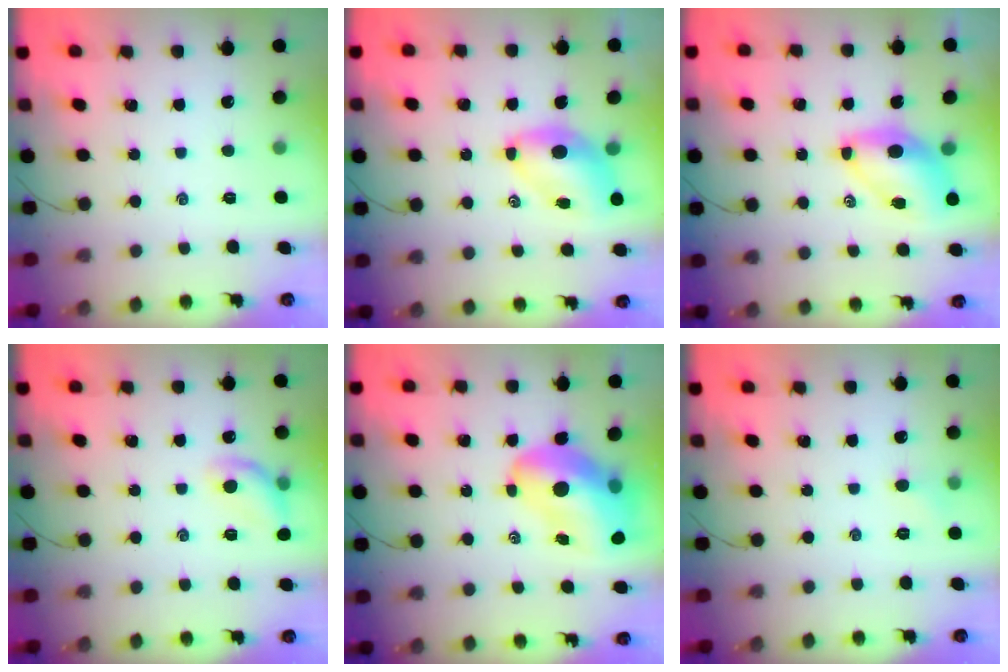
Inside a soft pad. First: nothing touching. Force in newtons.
{"total": 6.8, "press": 6.6, "slide": 1.8}
{"total": 8.9, "press": 8.6, "slide": 2.2}
{"total": 10.1, "press": 9.9, "slide": 2.0}
{"total": 16.9, "press": 16.3, "slide": 4.7}
{"total": 3.2, "press": 3.0, "slide": 1.1}